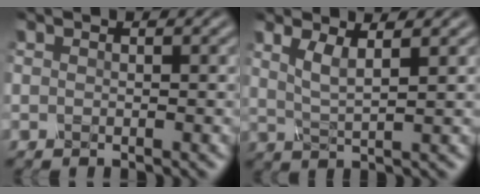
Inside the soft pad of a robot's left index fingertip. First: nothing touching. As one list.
[{"total": 2.9, "force": [1.1, 0.7, 2.6], "torque": [-0.053, -0.005, 0.022]}]